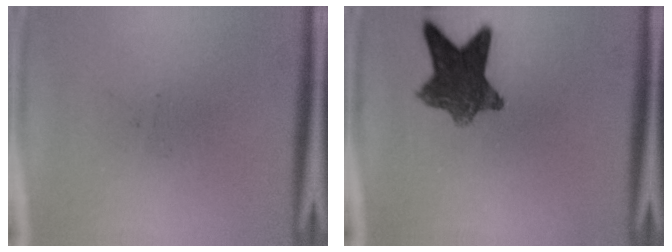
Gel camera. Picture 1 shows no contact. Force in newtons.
{"total": 9.2}